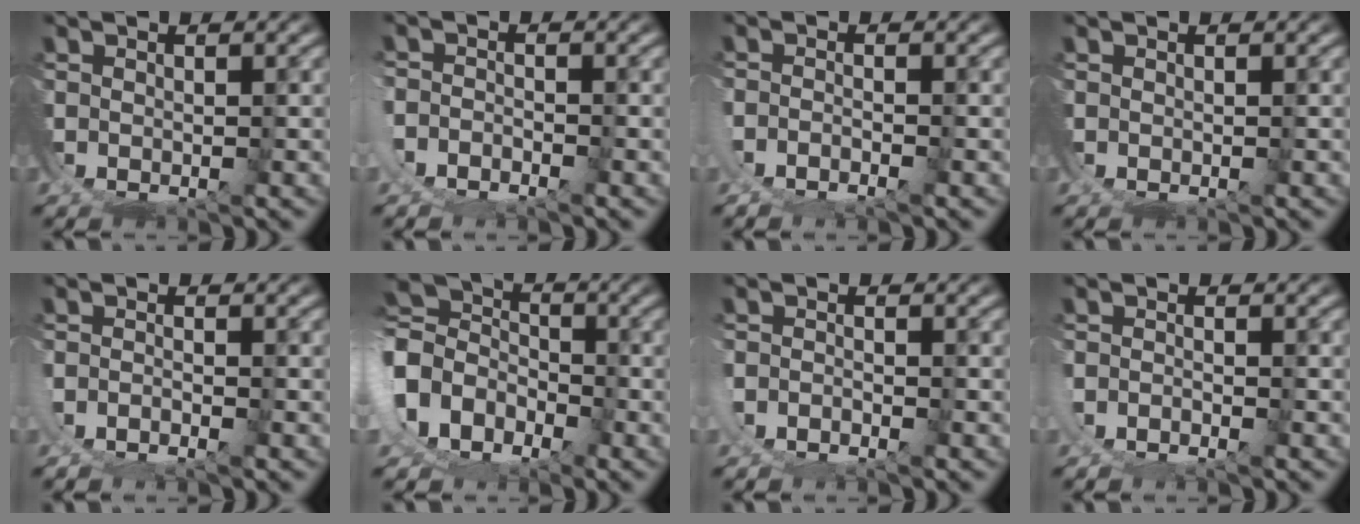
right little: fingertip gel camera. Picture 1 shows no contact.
{"total": 2.3, "force": [-2.0, 1.1, -0.3], "torque": [0.005, -0.002, -0.038]}
{"total": 1.9, "force": [-1.7, -0.2, 0.8], "torque": [-0.008, -0.008, -0.025]}
{"total": 0.0}
{"total": 2.2, "force": [-2.1, 0.2, 0.7], "torque": [-0.008, -0.008, -0.030]}
{"total": 9.9, "force": [0.6, 9.5, 2.9], "torque": [-0.118, -0.020, -0.006]}
{"total": 1.9, "force": [-1.9, 0.4, 0.0], "torque": [0.005, -0.004, -0.032]}
{"total": 1.9, "force": [-1.9, 0.1, 0.4], "torque": [-0.001, -0.005, -0.030]}